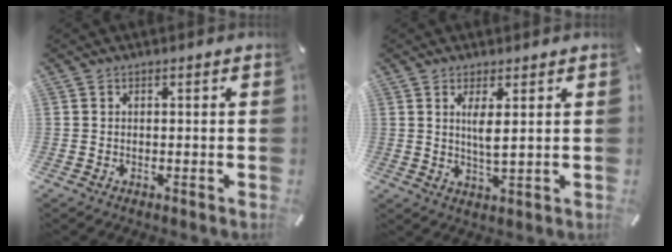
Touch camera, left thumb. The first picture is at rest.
{"total": 4.6, "force": [1.6, 0.9, 4.2], "torque": [-0.086, -0.008, 0.022]}